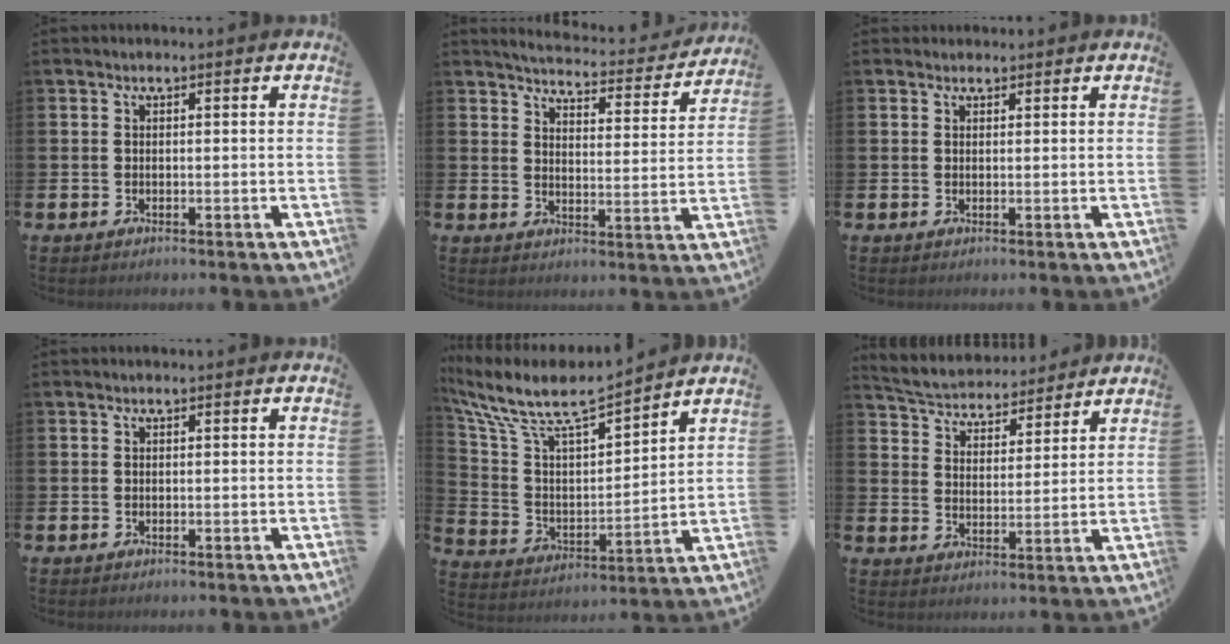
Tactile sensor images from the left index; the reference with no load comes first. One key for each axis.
{"total": 4.5, "fx": 4.3, "fy": 0.5, "fz": 0.9, "tx": -0.033, "ty": -0.039, "tz": 0.069}
{"total": 1.1, "fx": 1.0, "fy": 0.5, "fz": 0.0, "tx": 0.008, "ty": 0.002, "tz": 0.018}
{"total": 0.0}
{"total": 8.6, "fx": 7.7, "fy": 1.7, "fz": 3.5, "tx": -0.111, "ty": -0.055, "tz": 0.127}
{"total": 4.7, "fx": 4.6, "fy": 1.2, "fz": 0.1, "tx": -0.033, "ty": -0.036, "tz": 0.077}